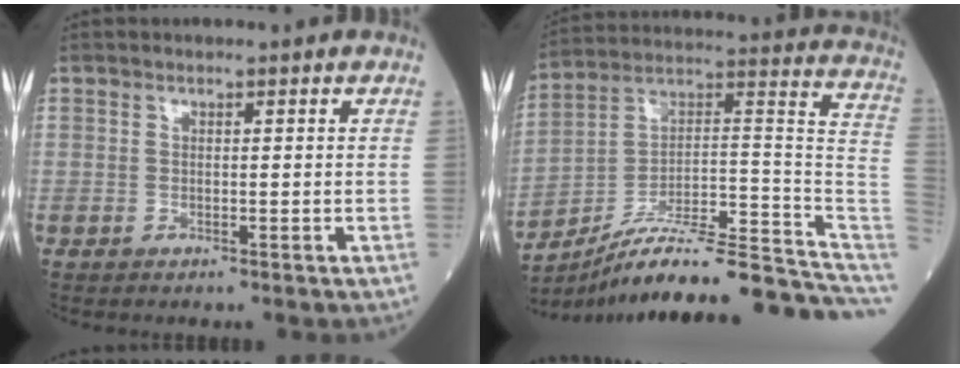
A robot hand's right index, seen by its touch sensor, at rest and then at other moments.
{"total": 25.7, "force": [-22.2, 1.8, 12.8], "torque": [-0.111, 0.042, -0.332]}